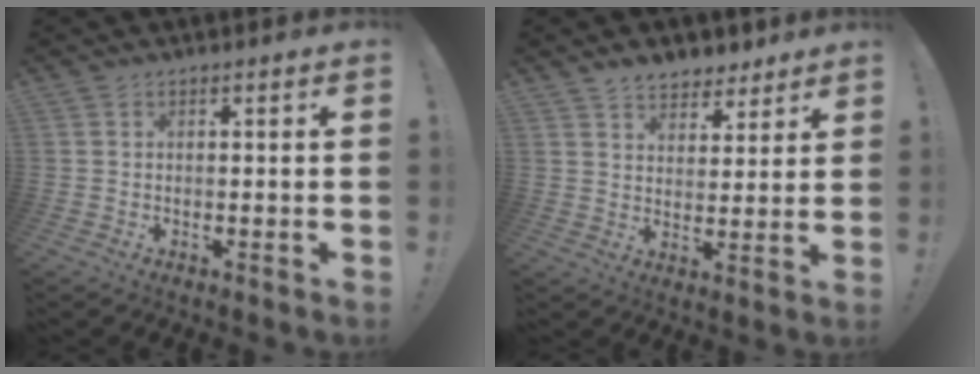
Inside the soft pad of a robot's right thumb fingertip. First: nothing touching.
{"total": 7.3, "force": [5.8, 4.1, 1.6], "torque": [-0.022, -0.041, 0.111]}